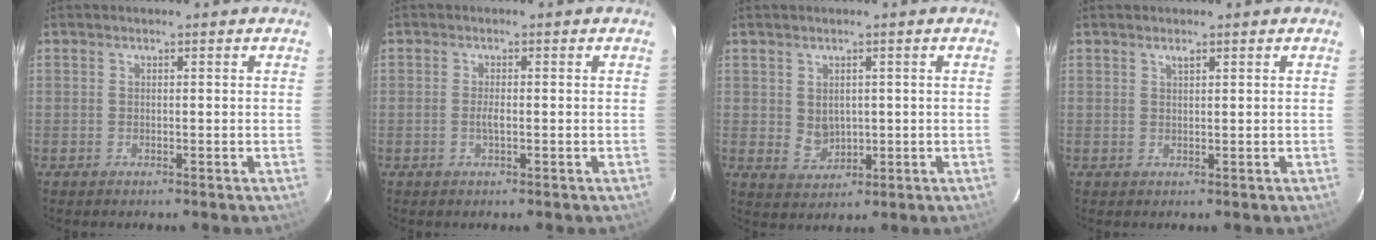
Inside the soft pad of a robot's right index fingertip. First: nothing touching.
{"total": 1.6, "force": [-0.4, 0.4, 1.5], "torque": [-0.031, 0.000, -0.008]}
{"total": 3.9, "force": [0.7, 3.2, 2.0], "torque": [-0.036, 0.000, 0.024]}
{"total": 0.9, "force": [0.7, 0.3, 0.6], "torque": [-0.011, 0.003, 0.012]}